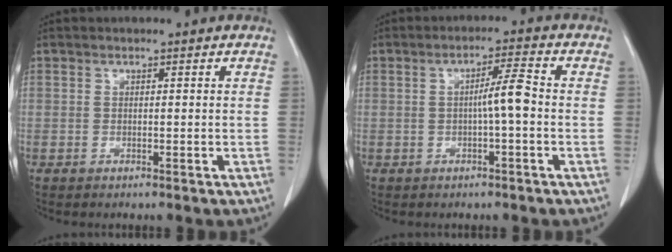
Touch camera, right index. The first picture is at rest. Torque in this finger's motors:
{"motor_torque": [0.57, -0.23, 0.23, 0.07]}